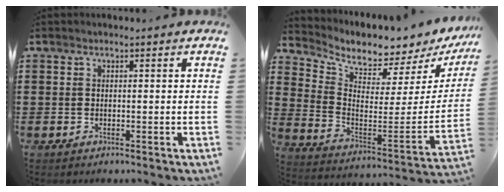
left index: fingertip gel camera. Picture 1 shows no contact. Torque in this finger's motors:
{"motor_torque": [2.14, 0.00, 0.14, 0.07]}